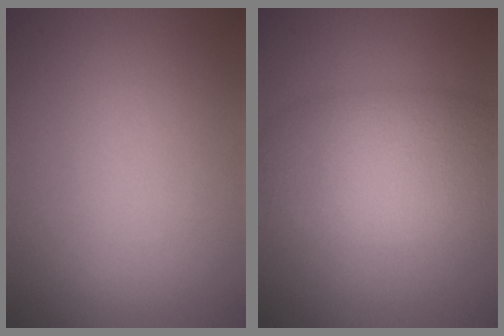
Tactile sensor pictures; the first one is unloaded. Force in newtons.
{"total": 7.3, "press": 7.2, "slide": 0.3}